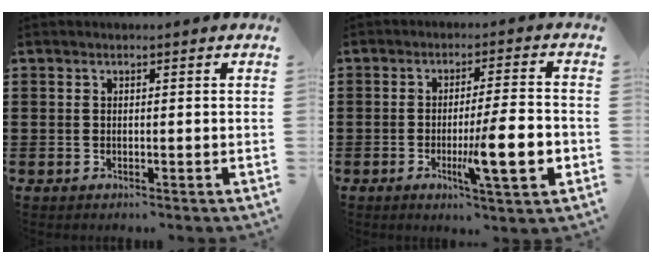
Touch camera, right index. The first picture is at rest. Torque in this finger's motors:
{"motor_torque": [0.46, -0.09, 0.37, 0.12]}